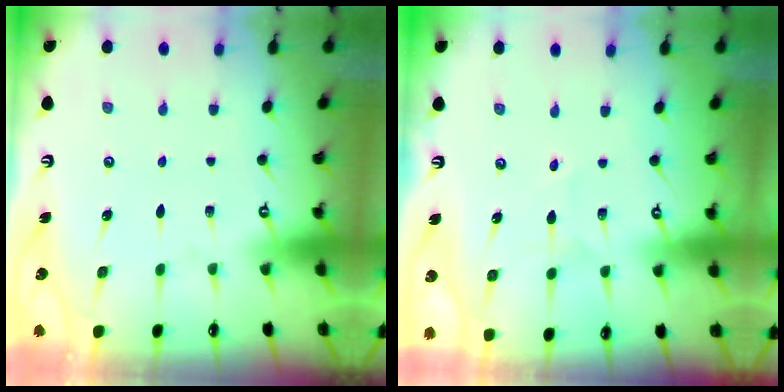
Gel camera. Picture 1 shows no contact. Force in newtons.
{"total": 2.0, "press": 1.9, "slide": 0.5}